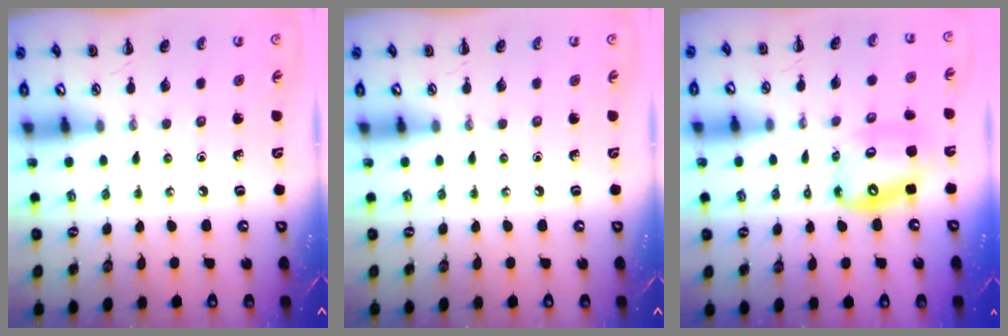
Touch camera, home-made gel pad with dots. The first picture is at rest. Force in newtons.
{"total": 0.0}
{"total": 12.7, "press": 12.2, "slide": 3.3}